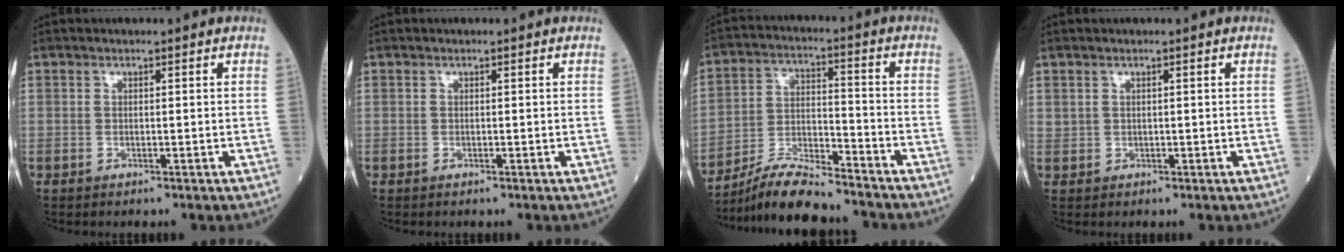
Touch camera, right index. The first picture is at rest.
{"total": 0.0}
{"total": 10.9, "force": [-10.2, 0.9, 3.9], "torque": [-0.075, 0.002, -0.187]}
{"total": 0.6, "force": [0.5, 0.4, 0.1], "torque": [0.006, 0.002, 0.007]}